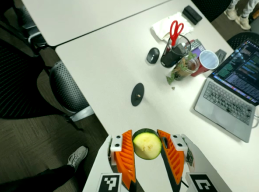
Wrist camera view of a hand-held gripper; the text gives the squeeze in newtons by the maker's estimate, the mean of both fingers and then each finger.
{"total": 8.6, "left": 8.2, "right": 8.9}